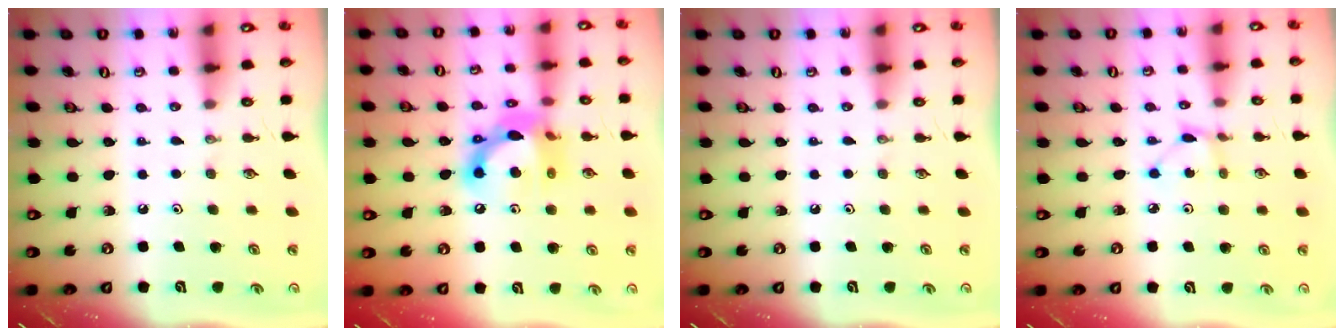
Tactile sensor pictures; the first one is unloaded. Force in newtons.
{"total": 13.9, "press": 13.9, "slide": 0.8}
{"total": 0.0}
{"total": 1.9, "press": 1.9, "slide": 0.3}